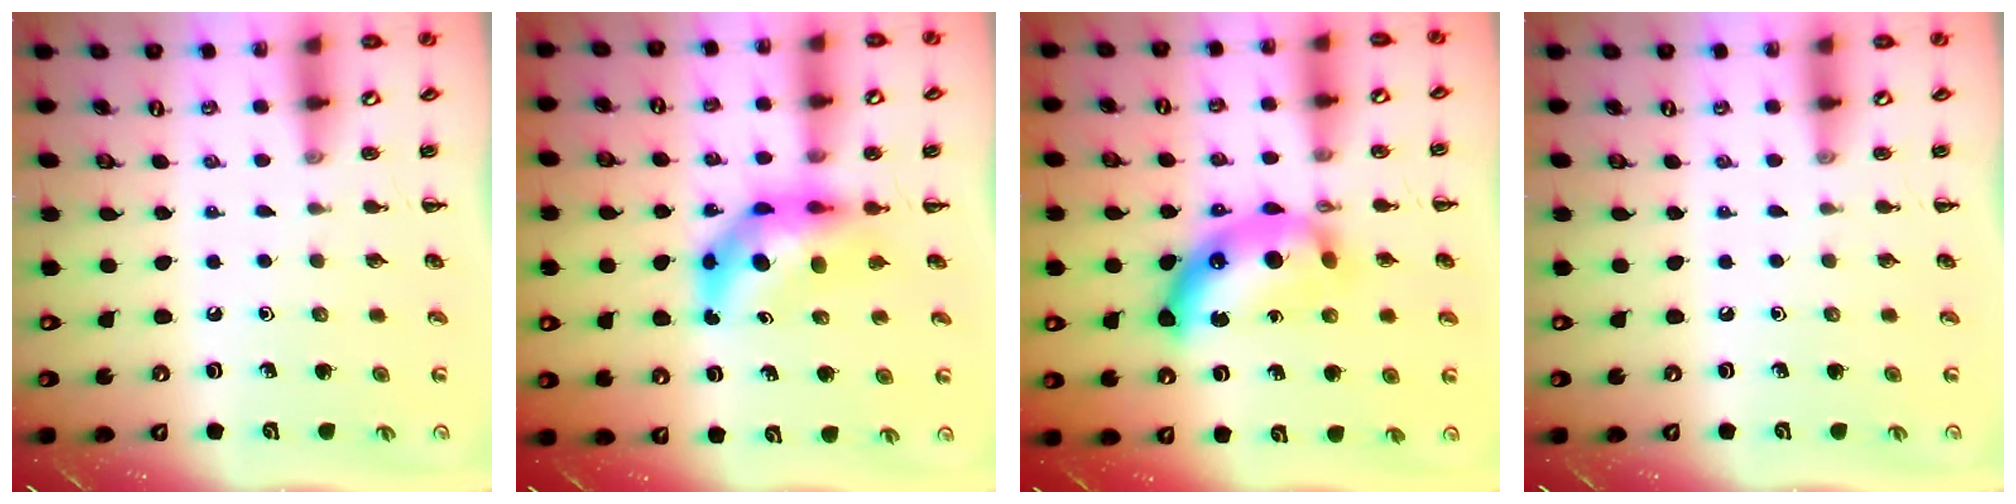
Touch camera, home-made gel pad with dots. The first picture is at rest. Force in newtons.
{"total": 7.5, "press": 7.1, "slide": 2.3}
{"total": 15.6, "press": 15.6, "slide": 0.5}
{"total": 0.0}